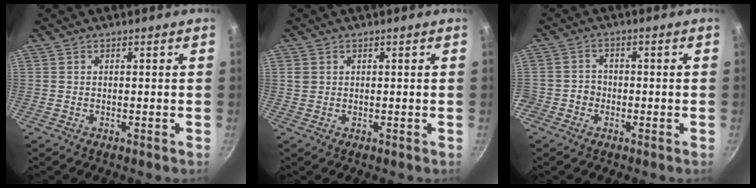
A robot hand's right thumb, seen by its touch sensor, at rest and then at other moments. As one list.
[{"total": 1.5, "force": [0.5, 1.3, 0.6], "torque": [-0.006, 0.004, 0.009]}, {"total": 3.2, "force": [-1.4, 2.8, 0.5], "torque": [0.016, 0.018, -0.029]}]